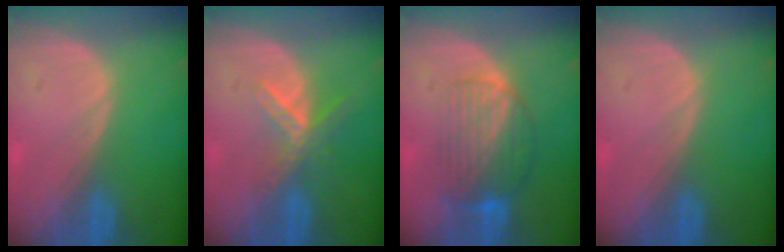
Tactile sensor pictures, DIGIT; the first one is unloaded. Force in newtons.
{"total": 5.7, "press": 5.0, "slide": 2.8}
{"total": 7.9, "press": 7.1, "slide": 3.5}
{"total": 0.0}